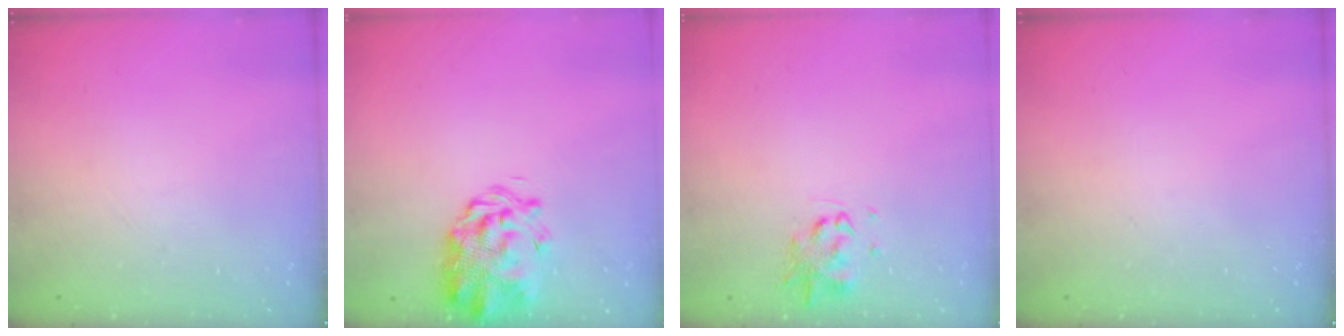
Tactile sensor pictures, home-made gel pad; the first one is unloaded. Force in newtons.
{"total": 4.2, "press": 3.7, "slide": 1.9}
{"total": 1.9, "press": 1.9, "slide": 0.4}
{"total": 0.0}